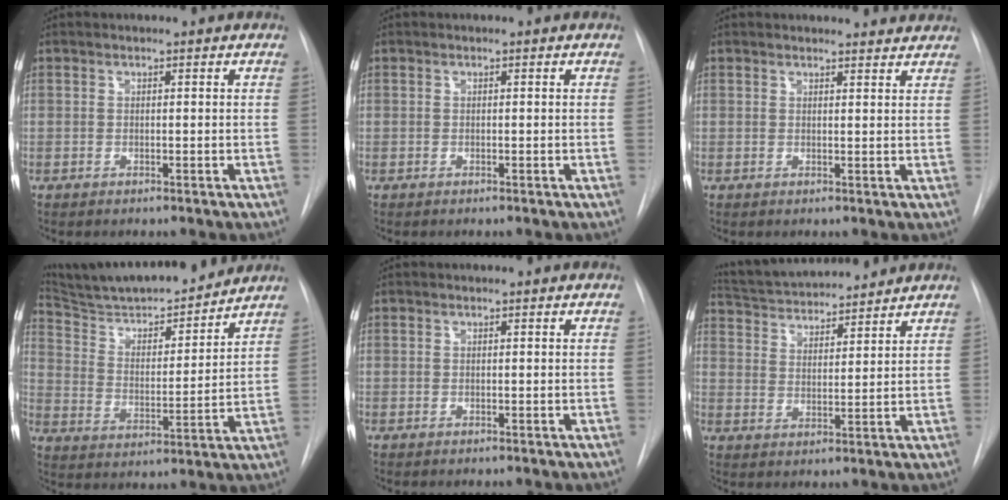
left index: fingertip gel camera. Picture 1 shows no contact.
{"total": 0.0}
{"total": 5.8, "force": [5.6, 1.1, 0.6], "torque": [0.001, 0.005, 0.048]}
{"total": 18.9, "force": [17.4, 2.1, 7.1], "torque": [-0.120, 0.000, 0.279]}
{"total": 0.0}
{"total": 13.9, "force": [13.0, 1.9, 4.4], "torque": [-0.080, 0.024, 0.215]}